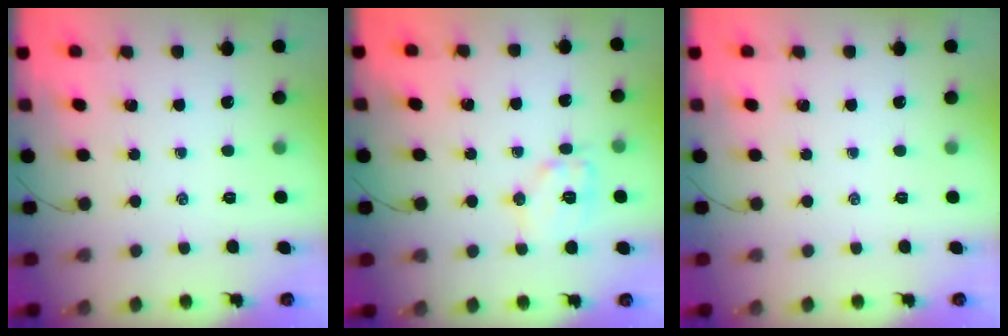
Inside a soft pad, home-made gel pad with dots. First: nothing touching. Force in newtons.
{"total": 9.4, "press": 9.4, "slide": 0.2}
{"total": 0.0}